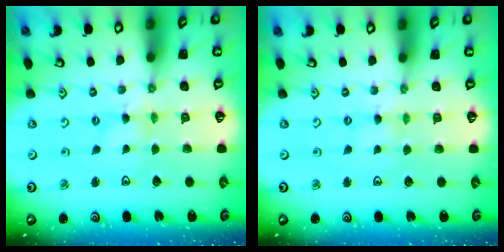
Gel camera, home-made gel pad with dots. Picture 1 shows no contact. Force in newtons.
{"total": 1.7, "press": 1.7, "slide": 0.4}